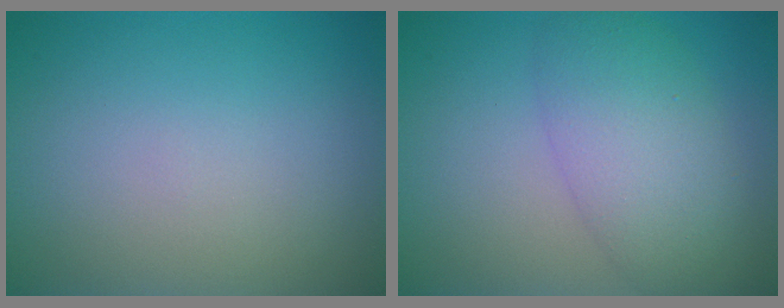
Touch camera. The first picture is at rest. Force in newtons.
{"total": 5.7, "press": 5.7, "slide": 0.2}